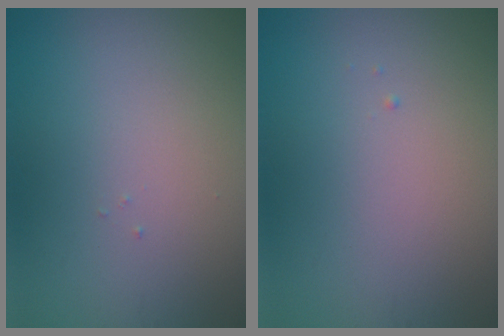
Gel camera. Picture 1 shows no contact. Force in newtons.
{"total": 0.0}